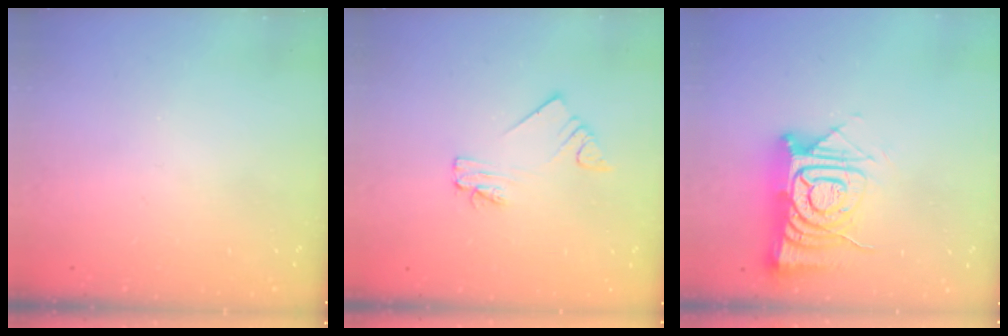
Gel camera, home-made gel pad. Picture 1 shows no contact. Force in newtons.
{"total": 2.0, "press": 2.0, "slide": 0.1}
{"total": 15.8, "press": 15.7, "slide": 1.4}